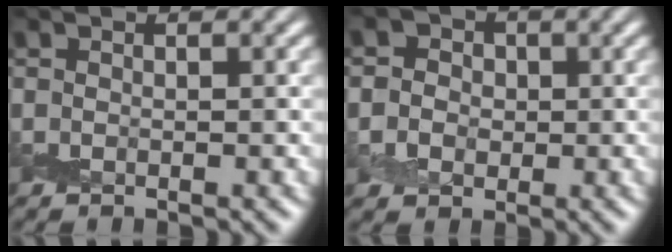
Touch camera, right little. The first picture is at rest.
{"total": 4.9, "force": [0.7, 4.5, 2.0], "torque": [-0.013, 0.027, -0.010]}